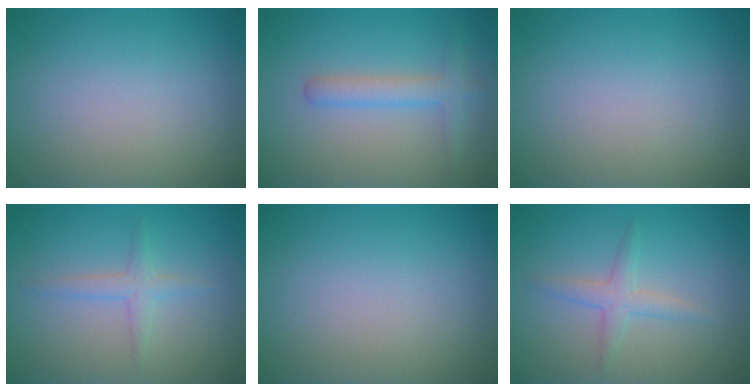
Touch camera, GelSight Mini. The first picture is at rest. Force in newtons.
{"total": 2.5, "press": 2.5, "slide": 0.1}
{"total": 0.0}
{"total": 1.6, "press": 1.6, "slide": 0.1}
{"total": 0.0}
{"total": 2.0, "press": 2.0, "slide": 0.1}